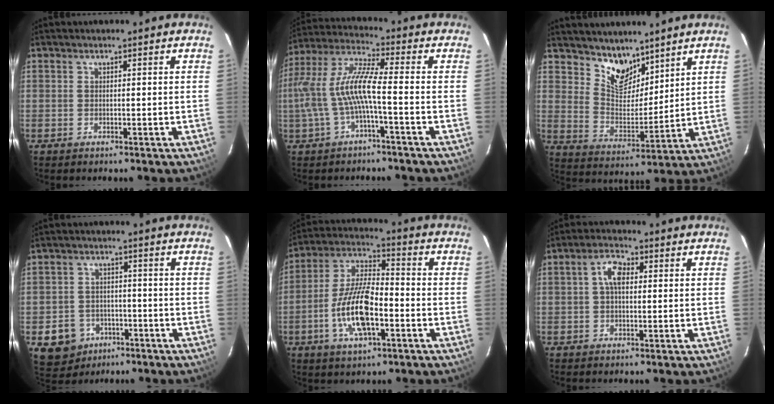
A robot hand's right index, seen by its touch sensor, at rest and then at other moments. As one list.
[{"total": 11.1, "force": [-2.4, 1.6, 10.7], "torque": [-0.225, 0.007, -0.039]}, {"total": 9.2, "force": [7.2, 4.6, 3.2], "torque": [-0.055, 0.001, 0.138]}, {"total": 8.7, "force": [-4.3, 7.2, 2.2], "torque": [-0.069, 0.019, -0.054]}, {"total": 14.0, "force": [-4.5, 5.3, 12.2], "torque": [-0.255, -0.001, -0.085]}, {"total": 4.4, "force": [0.7, 2.5, 3.6], "torque": [-0.069, 0.016, 0.013]}]